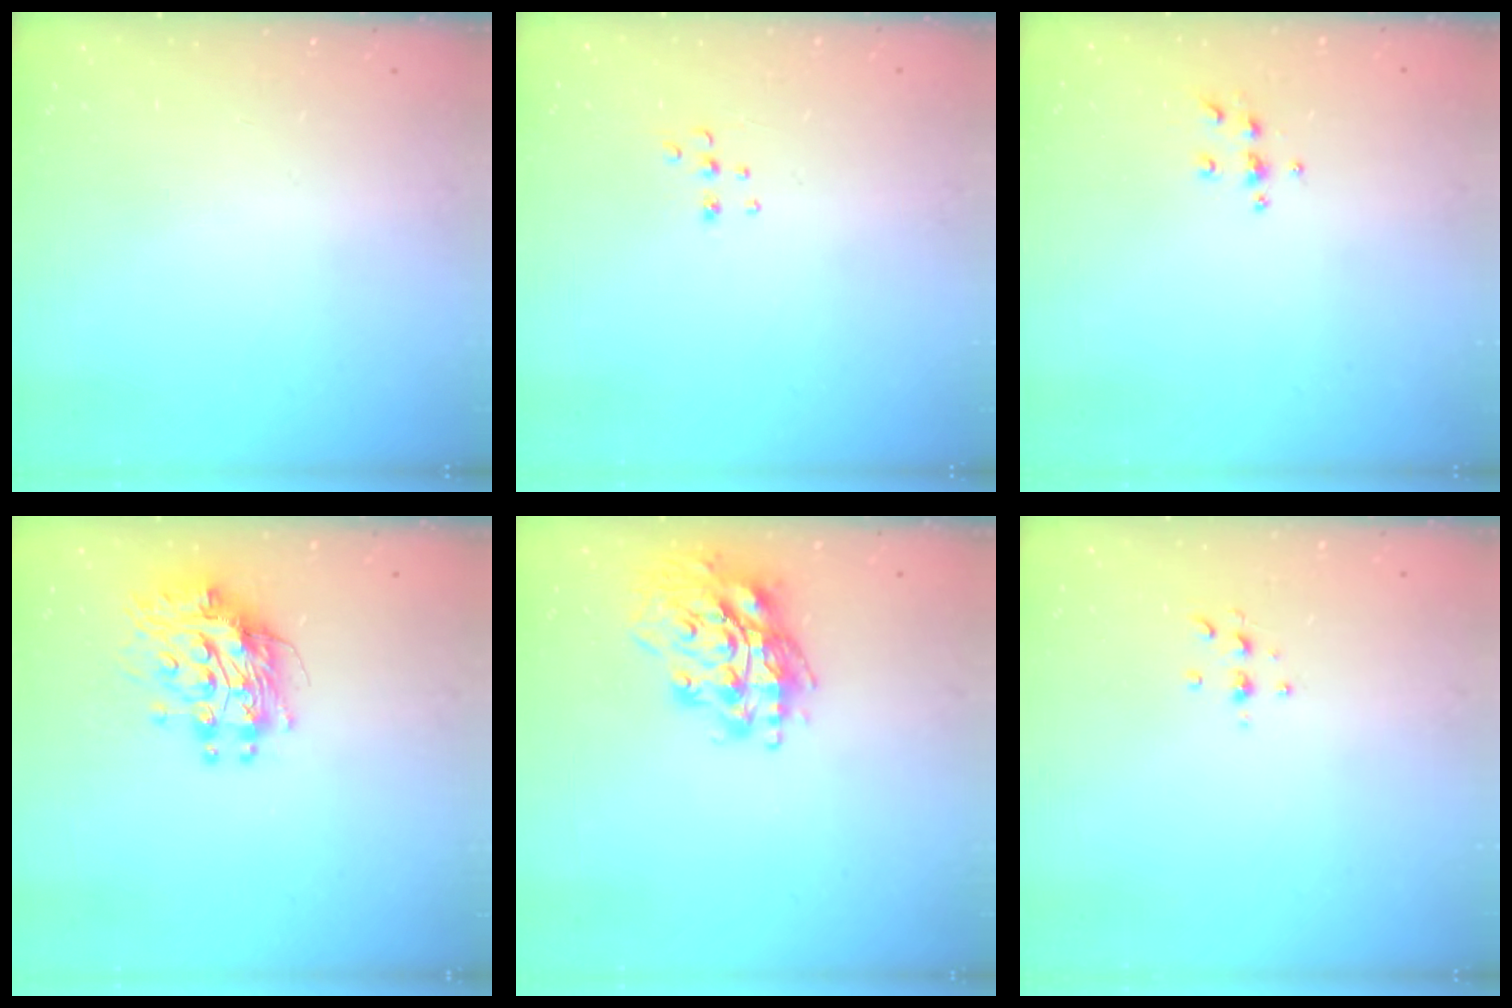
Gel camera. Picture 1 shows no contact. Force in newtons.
{"total": 5.3, "press": 5.3, "slide": 0.6}
{"total": 5.6, "press": 5.6, "slide": 0.4}
{"total": 11.5, "press": 11.5, "slide": 1.0}
{"total": 17.4, "press": 17.1, "slide": 2.7}
{"total": 3.8, "press": 3.7, "slide": 0.4}